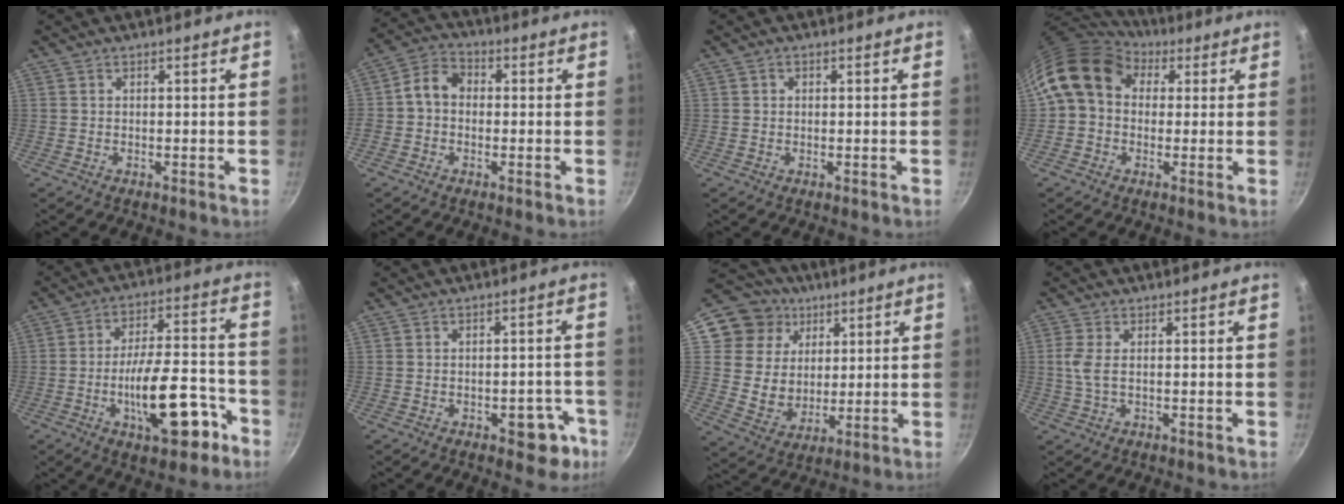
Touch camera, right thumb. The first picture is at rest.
{"total": 5.7, "force": [-0.3, 4.6, 3.3], "torque": [-0.042, 0.019, -0.025]}
{"total": 0.9, "force": [0.1, 0.8, 0.3], "torque": [-0.003, 0.003, 0.001]}
{"total": 12.8, "force": [4.0, 10.0, 7.0], "torque": [-0.104, 0.016, 0.052]}
{"total": 16.5, "force": [-6.9, 6.6, 13.5], "torque": [-0.181, 0.053, -0.097]}
{"total": 6.6, "force": [-3.0, 3.7, 4.6], "torque": [-0.025, 0.024, -0.030]}
{"total": 15.6, "force": [6.0, 13.4, 5.3], "torque": [-0.061, -0.007, 0.114]}
{"total": 3.2, "force": [0.3, 1.0, 3.0], "torque": [-0.074, 0.001, 0.005]}